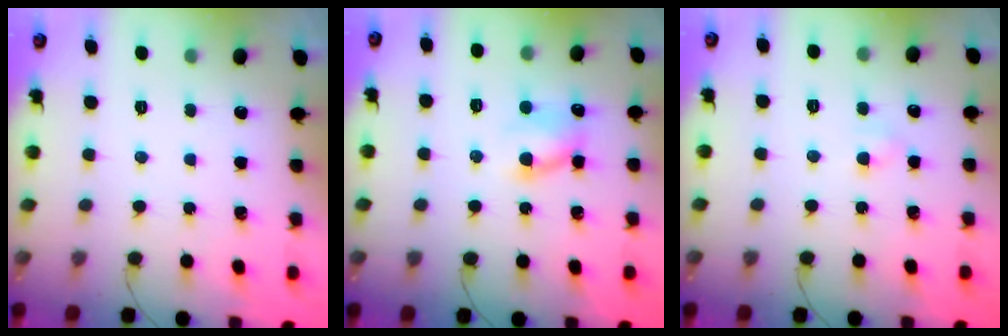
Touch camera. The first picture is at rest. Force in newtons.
{"total": 7.1, "press": 7.0, "slide": 0.9}
{"total": 3.0, "press": 2.8, "slide": 1.0}